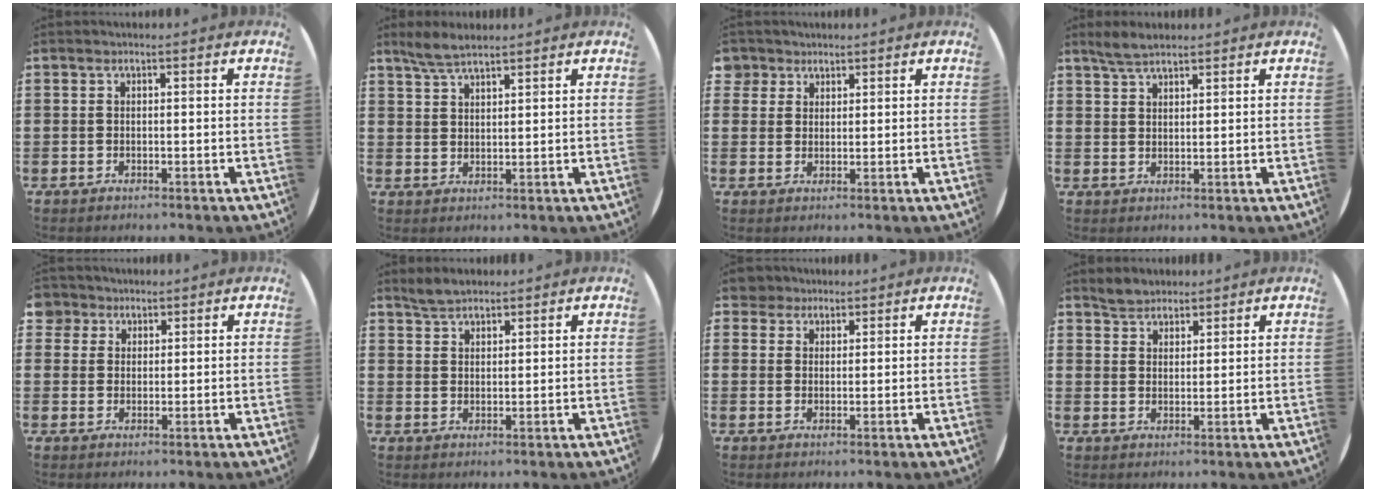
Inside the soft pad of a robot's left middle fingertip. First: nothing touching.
{"total": 3.9, "force": [3.4, 0.6, 1.7], "torque": [-0.041, -0.002, 0.064]}
{"total": 2.4, "force": [1.9, 1.4, -0.1], "torque": [-0.003, 0.007, 0.038]}
{"total": 3.3, "force": [2.9, 0.8, 1.3], "torque": [-0.031, 0.001, 0.054]}
{"total": 3.1, "force": [2.3, 2.0, 0.0], "torque": [0.000, 0.006, 0.044]}
{"total": 3.1, "force": [2.9, 1.0, 0.6], "torque": [-0.018, 0.001, 0.057]}
{"total": 3.2, "force": [2.8, 1.6, 0.3], "torque": [-0.007, 0.003, 0.052]}
{"total": 2.9, "force": [2.7, 1.0, -0.2], "torque": [-0.004, 0.003, 0.054]}